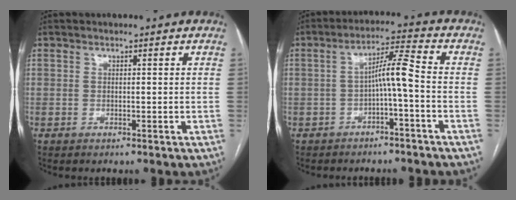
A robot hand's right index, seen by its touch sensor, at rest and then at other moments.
{"total": 5.5, "force": [-1.4, 0.0, 5.4], "torque": [-0.092, 0.022, -0.021]}